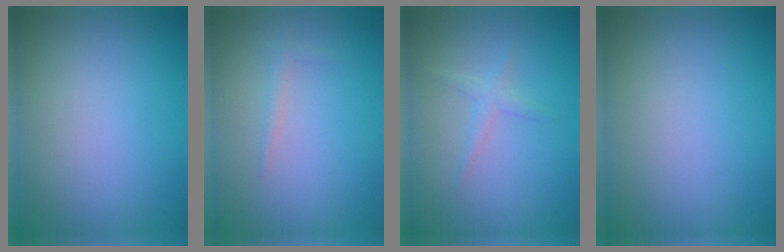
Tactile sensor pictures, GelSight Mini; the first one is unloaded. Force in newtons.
{"total": 1.0, "press": 1.0, "slide": 0.1}
{"total": 1.3, "press": 1.3, "slide": 0.0}
{"total": 0.0}